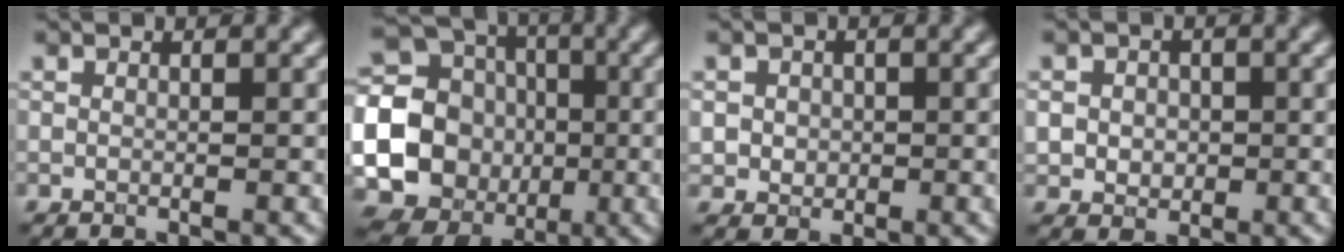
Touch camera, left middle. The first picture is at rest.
{"total": 25.4, "force": [-4.0, 24.0, 7.4], "torque": [-0.165, -0.020, -0.120]}
{"total": 2.0, "force": [0.1, 1.9, 0.6], "torque": [-0.007, -0.001, 0.006]}
{"total": 3.0, "force": [0.2, 2.6, 1.3], "torque": [-0.021, 0.004, -0.006]}